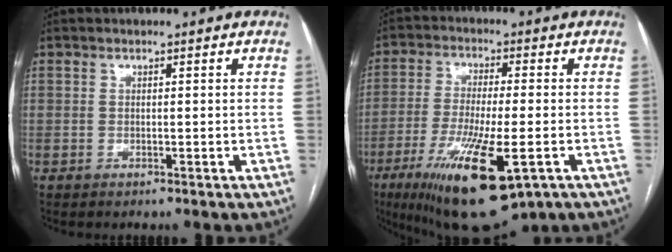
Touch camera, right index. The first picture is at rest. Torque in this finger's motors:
{"motor_torque": [1.88, -0.26, 0.61, 0.21]}